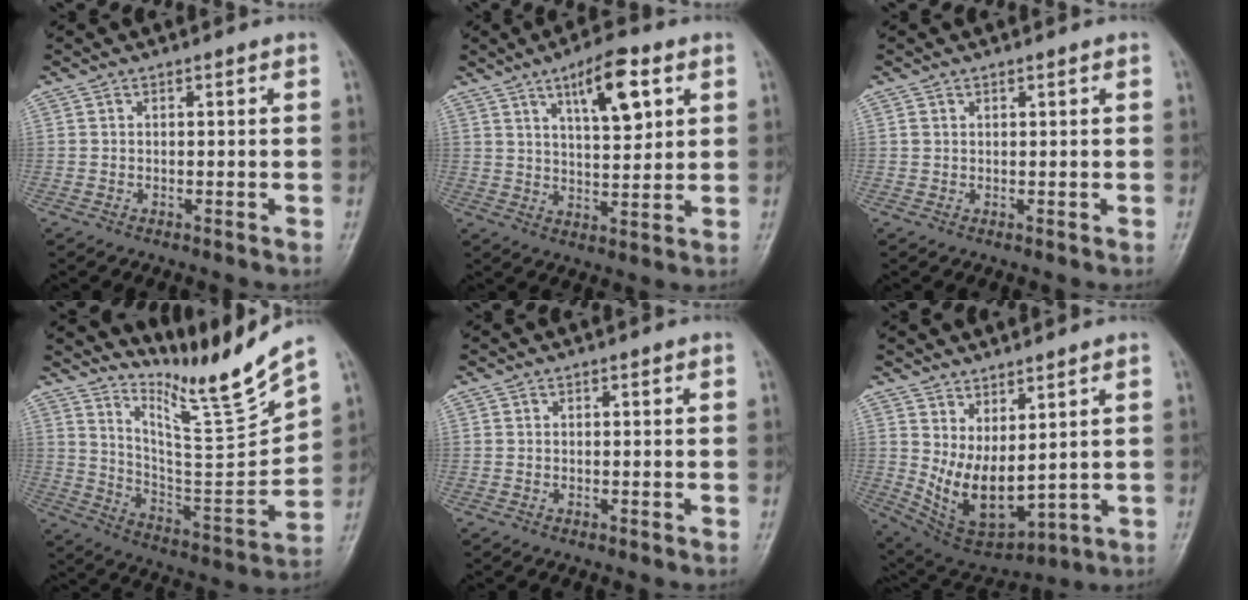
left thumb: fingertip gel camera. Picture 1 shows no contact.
{"total": 13.4, "force": [6.5, 4.8, 10.8], "torque": [-0.152, -0.028, 0.109]}
{"total": 0.6, "force": [0.3, 0.5, 0.3], "torque": [-0.004, -0.001, 0.007]}
{"total": 14.2, "force": [12.6, -1.1, 6.5], "torque": [-0.086, -0.110, 0.229]}
{"total": 0.0}
{"total": 11.4, "force": [2.4, 5.5, 9.7], "torque": [-0.160, -0.039, 0.072]}